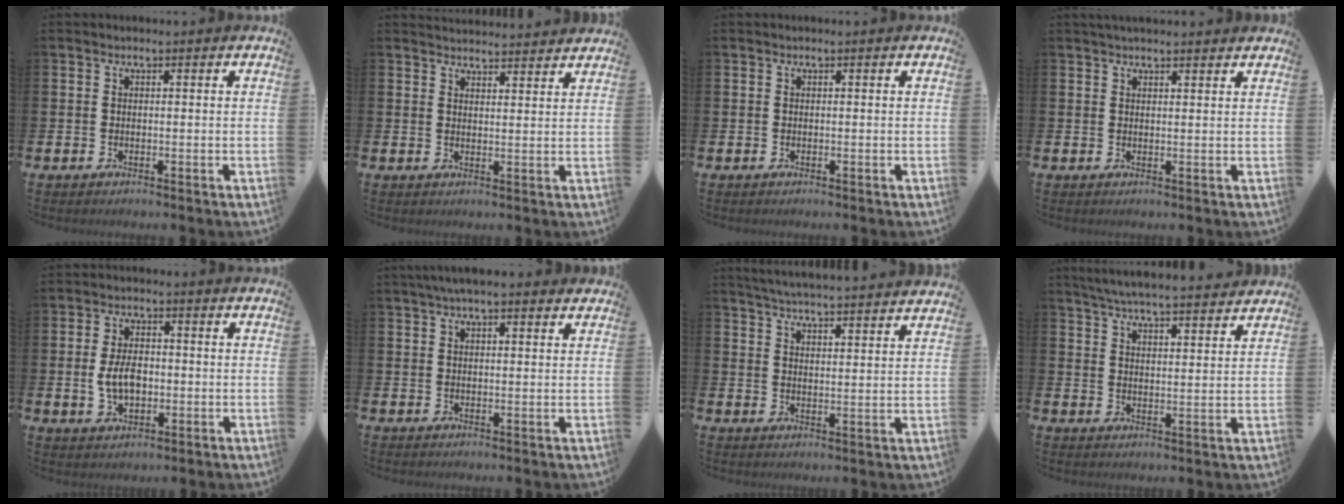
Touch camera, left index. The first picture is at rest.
{"total": 3.2, "force": [3.2, 0.3, -0.1], "torque": [-0.005, -0.019, 0.058]}
{"total": 0.0}
{"total": 1.9, "force": [1.8, 0.2, 0.5], "torque": [-0.011, 0.000, 0.033]}
{"total": 4.9, "force": [-0.3, 3.0, 3.8], "torque": [-0.065, 0.001, -0.011]}
{"total": 3.0, "force": [2.4, 0.6, 1.7], "torque": [-0.022, -0.005, 0.039]}
{"total": 5.1, "force": [5.1, -0.4, 0.5], "torque": [-0.029, -0.031, 0.091]}
{"total": 5.9, "force": [5.8, 0.0, 1.3], "torque": [-0.040, -0.030, 0.103]}